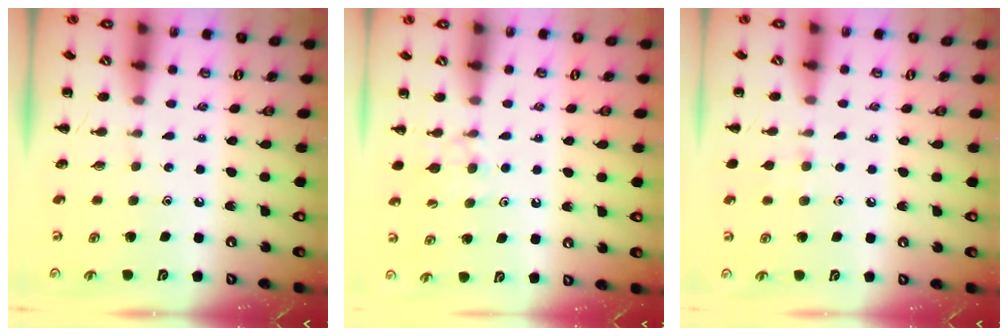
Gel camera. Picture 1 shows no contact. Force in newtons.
{"total": 6.4, "press": 6.2, "slide": 1.7}
{"total": 5.3, "press": 5.0, "slide": 1.9}